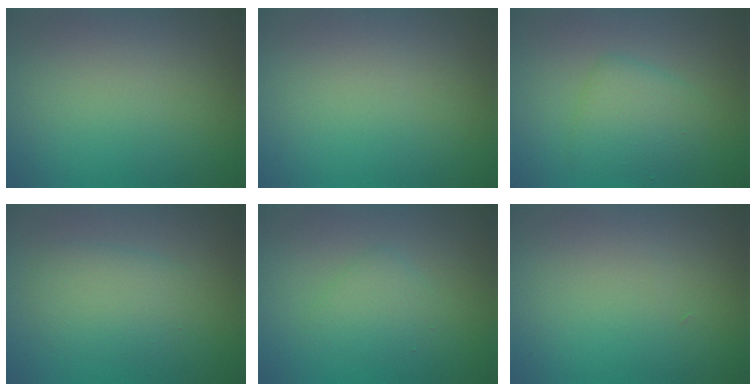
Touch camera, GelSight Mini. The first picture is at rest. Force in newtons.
{"total": 0.0}
{"total": 2.9, "press": 2.9, "slide": 0.1}
{"total": 3.0, "press": 3.0, "slide": 0.1}
{"total": 1.9, "press": 1.9, "slide": 0.2}
{"total": 0.0}